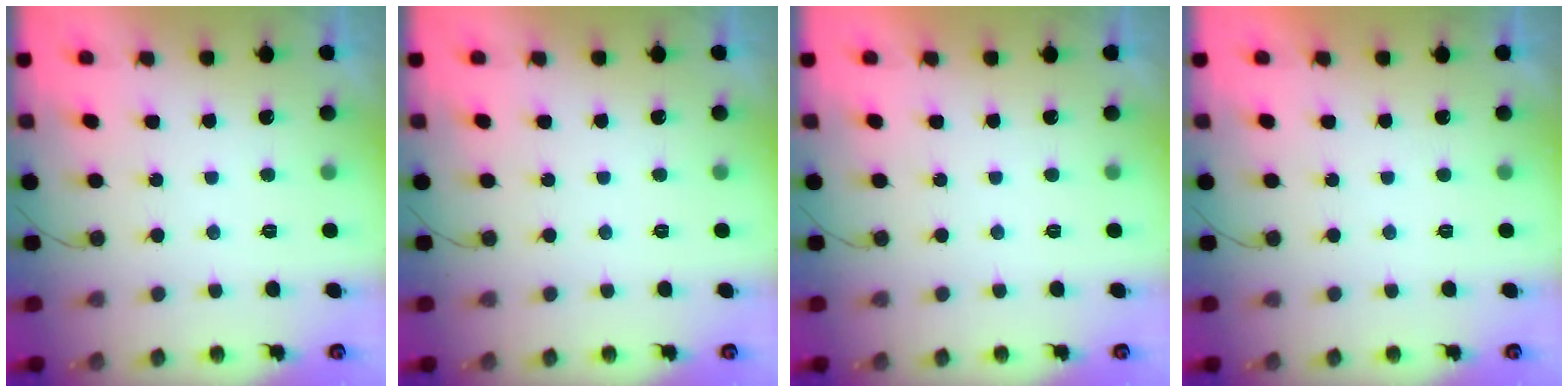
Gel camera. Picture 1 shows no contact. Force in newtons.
{"total": 0.0}
{"total": 1.7, "press": 1.7, "slide": 0.0}
{"total": 1.9, "press": 1.9, "slide": 0.1}